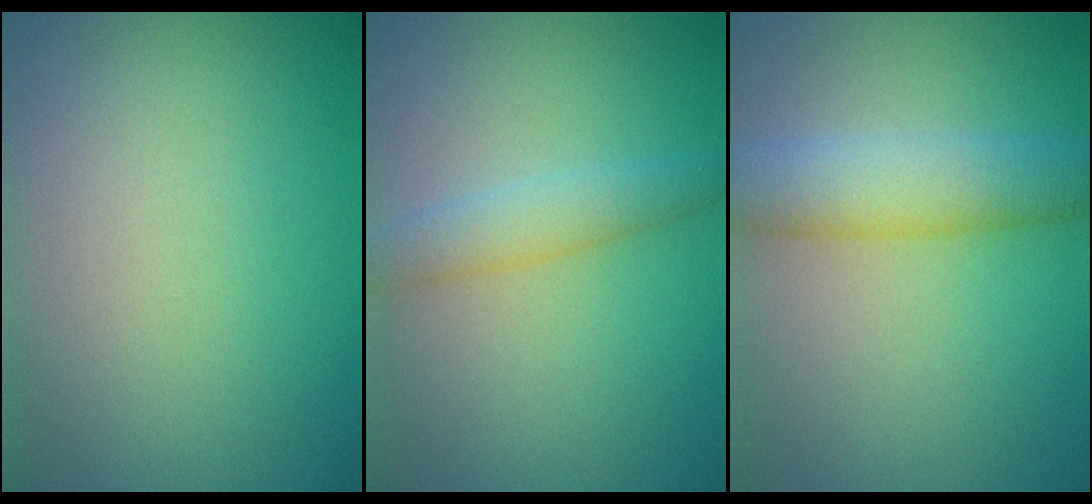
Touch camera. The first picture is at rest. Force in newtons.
{"total": 2.6, "press": 2.6, "slide": 0.0}
{"total": 5.3, "press": 5.3, "slide": 0.1}